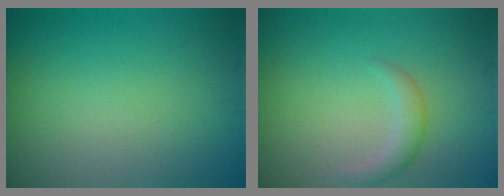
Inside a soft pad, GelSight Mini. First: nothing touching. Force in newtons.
{"total": 1.6, "press": 1.6, "slide": 0.1}